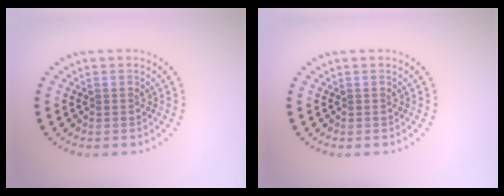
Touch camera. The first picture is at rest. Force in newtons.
{"total": 0.0}